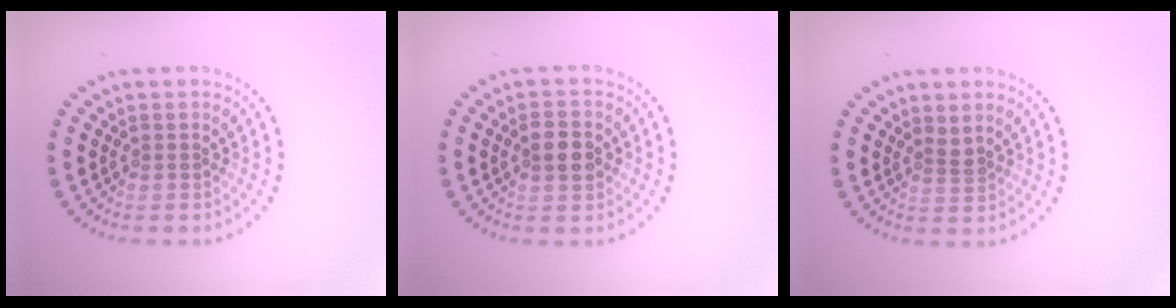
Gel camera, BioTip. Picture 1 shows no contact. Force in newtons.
{"total": 2.8, "press": 2.8, "slide": 0.1}
{"total": 0.9, "press": 0.6, "slide": 0.7}